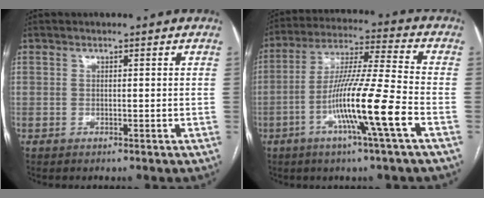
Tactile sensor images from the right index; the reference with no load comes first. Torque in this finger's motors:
{"motor_torque": [1.87, -0.28, 0.72, 0.21]}